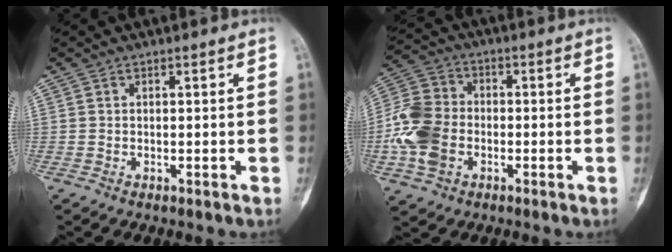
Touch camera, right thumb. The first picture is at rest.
{"total": 11.7, "force": [-2.8, 8.8, 7.2], "torque": [-0.142, 0.021, -0.059]}